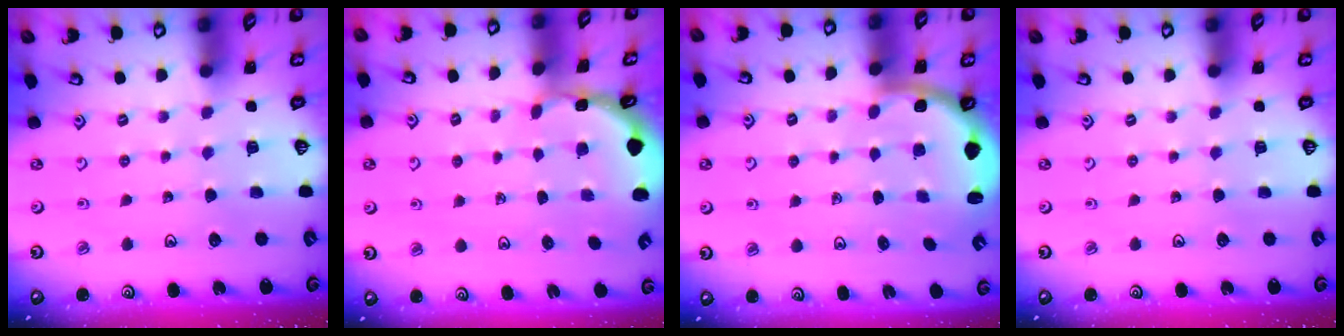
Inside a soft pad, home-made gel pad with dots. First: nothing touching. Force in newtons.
{"total": 1.2, "press": 1.2, "slide": 0.3}
{"total": 2.6, "press": 2.5, "slide": 0.6}
{"total": 0.0}